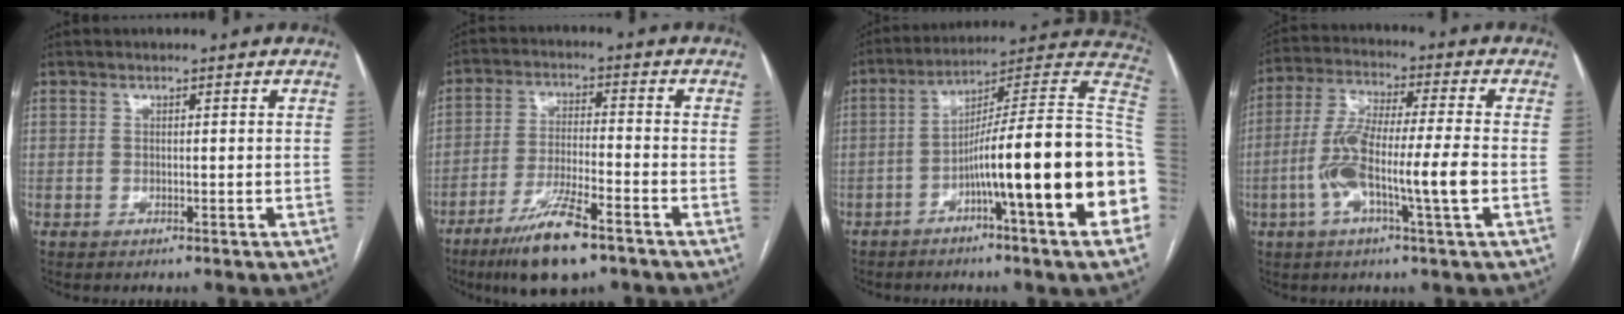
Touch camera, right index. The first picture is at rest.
{"total": 10.7, "force": [-7.0, 1.7, 7.9], "torque": [-0.153, -0.021, -0.120]}
{"total": 22.9, "force": [-5.4, 0.1, 22.2], "torque": [-0.234, 0.024, -0.087]}
{"total": 11.7, "force": [-2.9, 0.5, 11.4], "torque": [-0.226, 0.006, -0.060]}